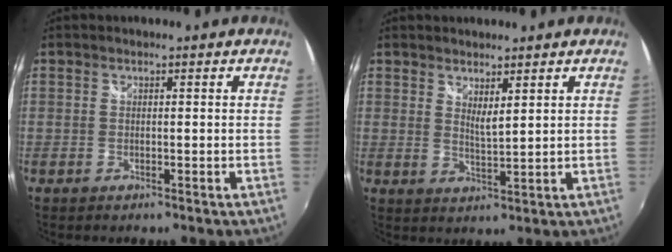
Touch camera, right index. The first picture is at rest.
{"total": 3.2, "force": [2.2, 0.6, 2.3], "torque": [-0.039, -0.007, 0.035]}